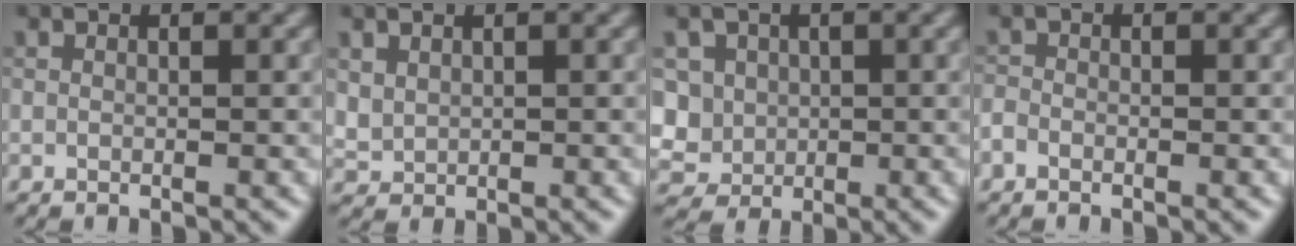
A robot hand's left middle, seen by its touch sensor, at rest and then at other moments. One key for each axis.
{"total": 1.4, "fx": 0.8, "fy": 1.1, "fz": 0.5, "tx": -0.013, "ty": -0.001, "tz": 0.022}
{"total": 6.2, "fx": 0.5, "fy": 5.7, "fz": 2.6, "tx": -0.058, "ty": 0.030, "tz": -0.008}
{"total": 0.9, "fx": -0.6, "fy": 0.5, "fz": 0.4, "tx": -0.007, "ty": 0.001, "tz": -0.017}